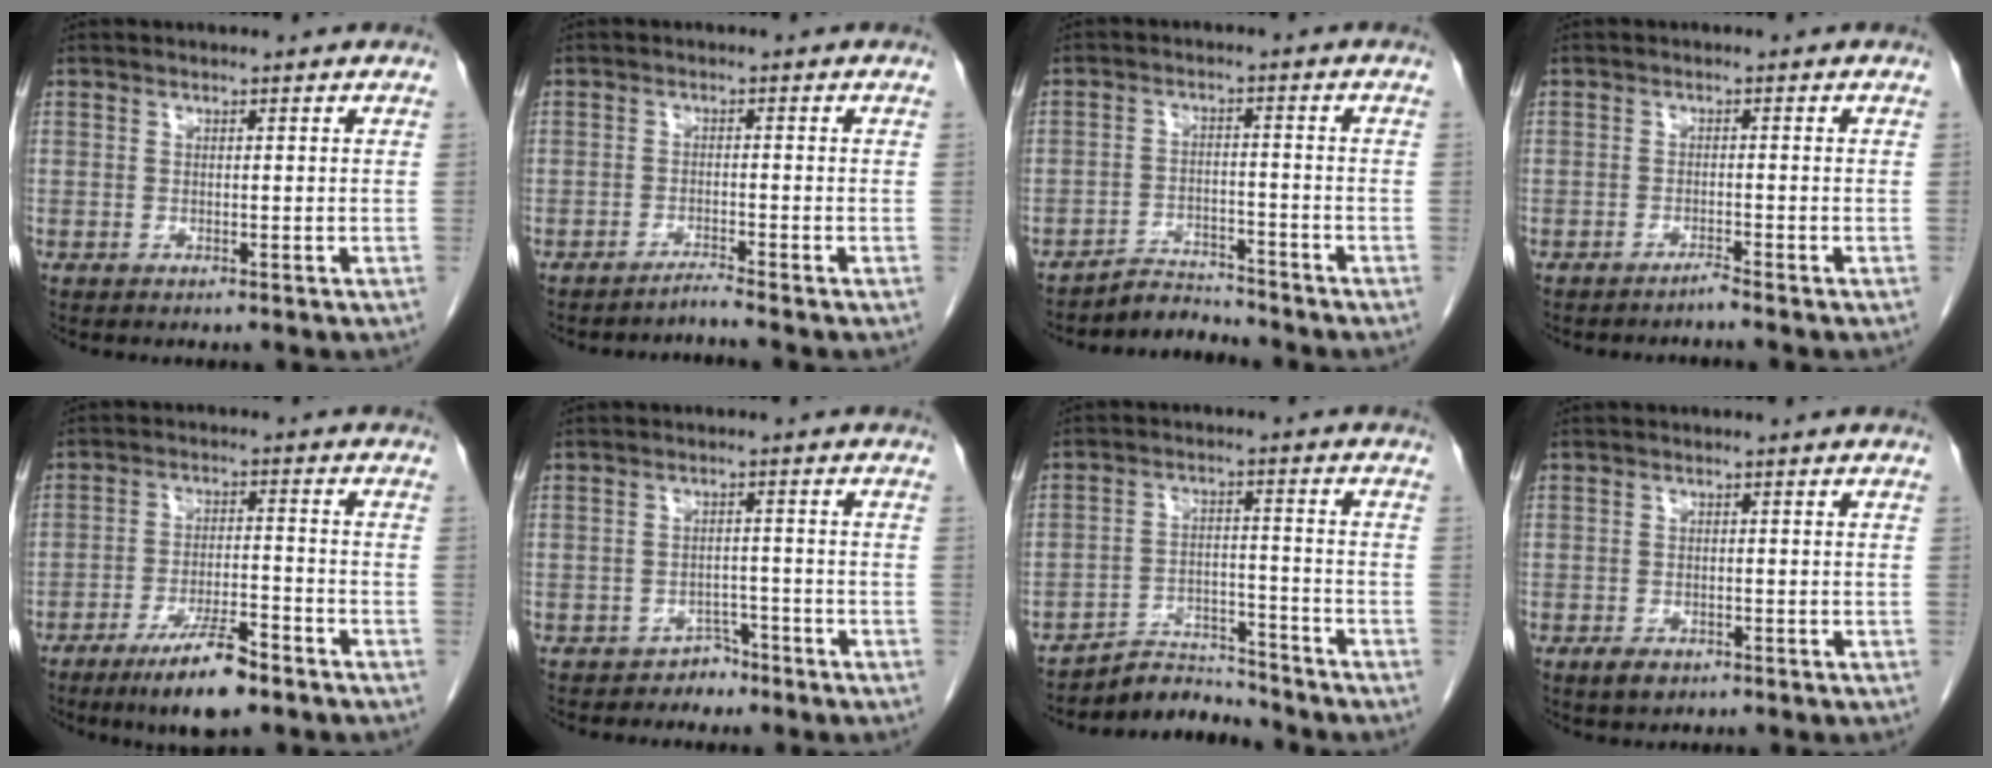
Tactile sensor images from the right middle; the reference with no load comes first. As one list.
[{"total": 1.9, "force": [-1.7, -0.9, -0.1], "torque": [0.007, -0.007, -0.028]}, {"total": 4.2, "force": [-4.1, 0.2, -1.0], "torque": [0.020, -0.001, -0.066]}, {"total": 1.2, "force": [-1.1, -0.3, 0.2], "torque": [0.000, 0.000, -0.018]}, {"total": 8.8, "force": [-6.1, 1.4, 6.2], "torque": [-0.111, -0.013, -0.102]}, {"total": 2.8, "force": [-2.2, 1.7, -0.1], "torque": [-0.001, 0.009, -0.030]}, {"total": 6.3, "force": [-6.2, 0.6, -1.0], "torque": [0.017, 0.016, -0.102]}, {"total": 2.3, "force": [-1.4, 1.3, 1.3], "torque": [-0.028, -0.001, -0.015]}]